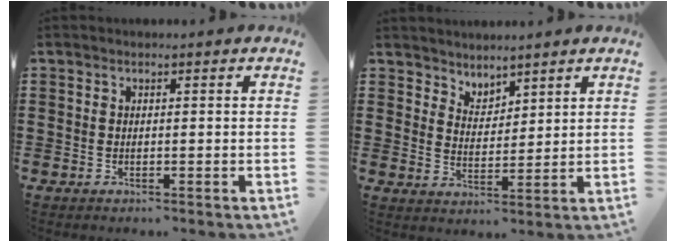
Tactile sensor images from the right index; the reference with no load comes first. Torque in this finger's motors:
{"motor_torque": [-0.29, 0.36, 0.02, 0.00]}